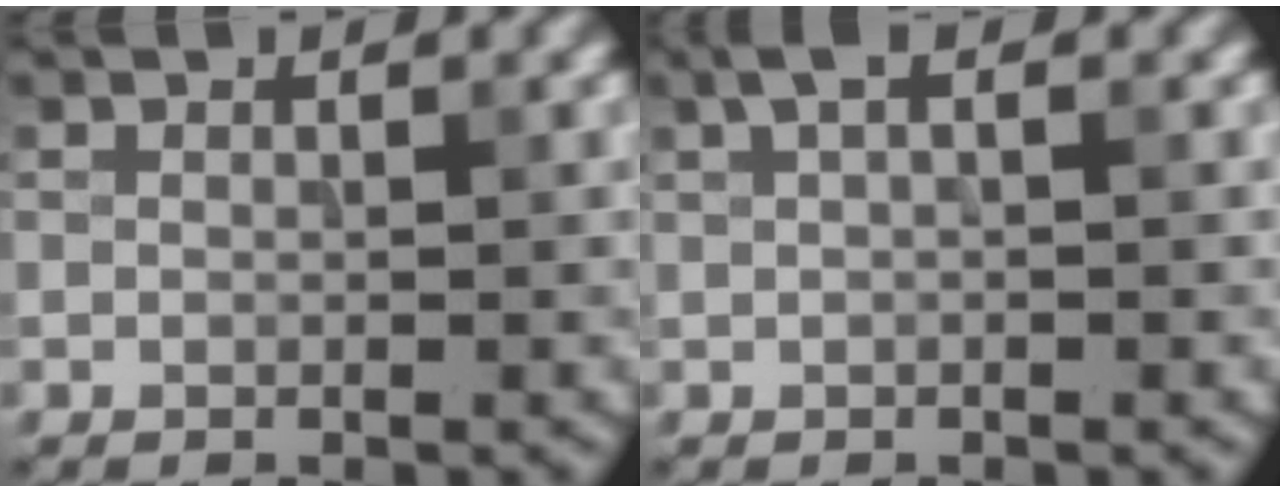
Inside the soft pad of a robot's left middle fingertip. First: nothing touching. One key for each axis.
{"total": 1.4, "fx": 0.6, "fy": 0.4, "fz": 1.2, "tx": -0.022, "ty": 0.006, "tz": 0.010}